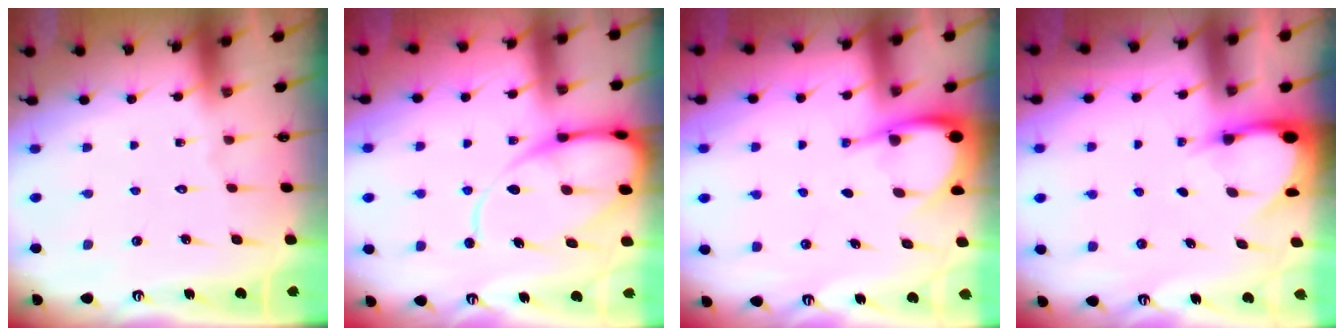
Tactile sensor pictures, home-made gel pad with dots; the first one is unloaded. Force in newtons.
{"total": 12.5, "press": 12.4, "slide": 1.3}
{"total": 4.8, "press": 4.8, "slide": 0.7}
{"total": 3.6, "press": 3.6, "slide": 0.3}